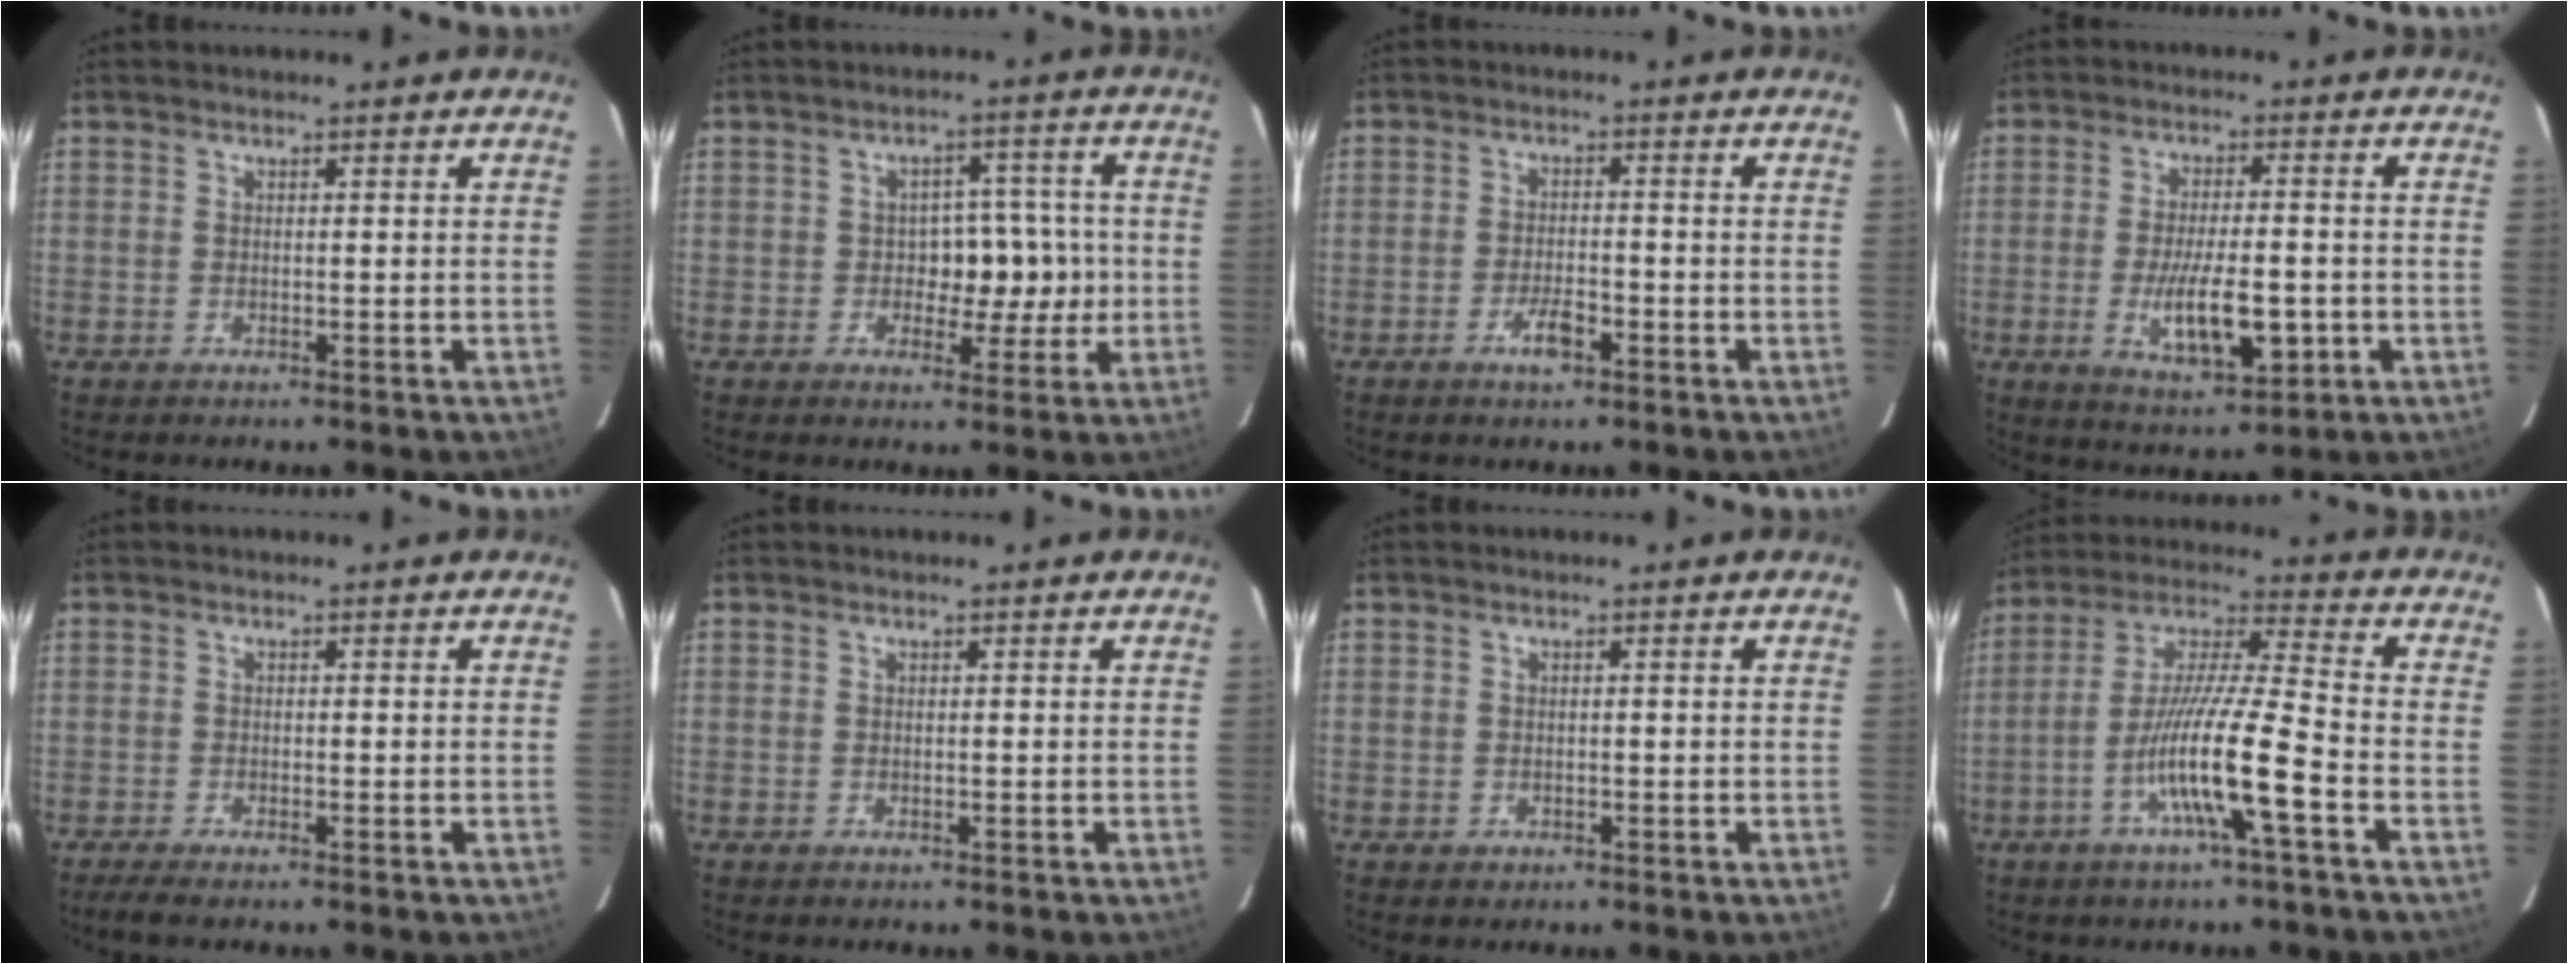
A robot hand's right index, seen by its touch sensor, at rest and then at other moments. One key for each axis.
{"total": 6.6, "fx": -0.7, "fy": 4.2, "fz": 5.1, "tx": -0.061, "ty": 0.024, "tz": -0.005}
{"total": 3.5, "fx": -1.9, "fy": 1.0, "fz": 2.7, "tx": -0.050, "ty": 0.001, "tz": -0.034}
{"total": 9.8, "fx": -2.4, "fy": 2.8, "fz": 9.1, "tx": -0.164, "ty": -0.013, "tz": -0.033}
{"total": 2.6, "fx": -2.1, "fy": 0.3, "fz": 1.6, "tx": -0.029, "ty": -0.008, "tz": -0.034}
{"total": 0.0}
{"total": 0.9, "fx": -0.3, "fy": 0.8, "fz": 0.1, "tx": -0.002, "ty": 0.003, "tz": -0.002}
{"total": 13.3, "fx": -5.0, "fy": -0.2, "fz": 12.3, "tx": -0.240, "ty": 0.000, "tz": -0.096}